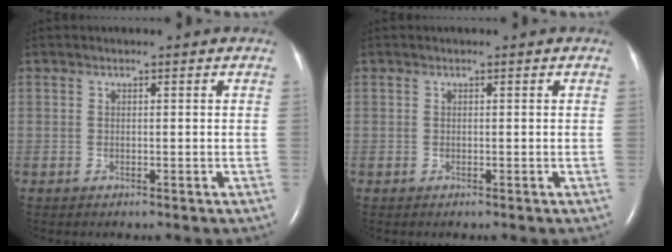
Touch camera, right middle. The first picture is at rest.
{"total": 0.0}